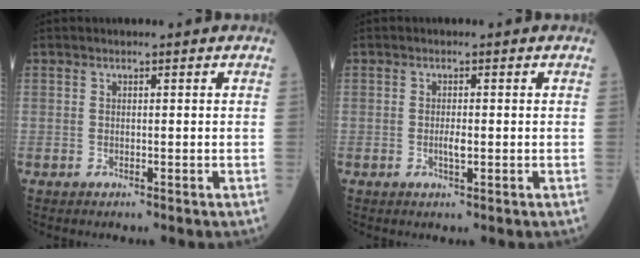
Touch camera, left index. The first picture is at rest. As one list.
[{"total": 1.5, "force": [-0.2, 0.3, 1.4], "torque": [-0.029, -0.001, -0.003]}]